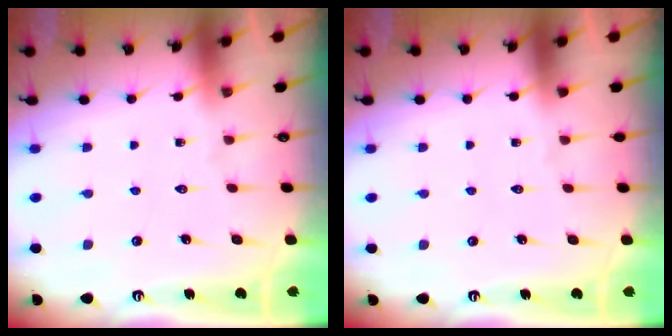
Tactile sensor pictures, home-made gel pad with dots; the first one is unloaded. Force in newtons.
{"total": 0.0}